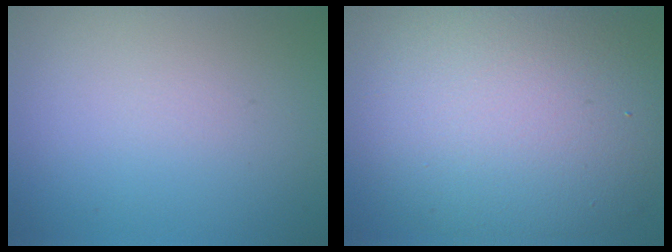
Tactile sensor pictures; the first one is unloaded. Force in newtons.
{"total": 11.8, "press": 11.7, "slide": 1.0}